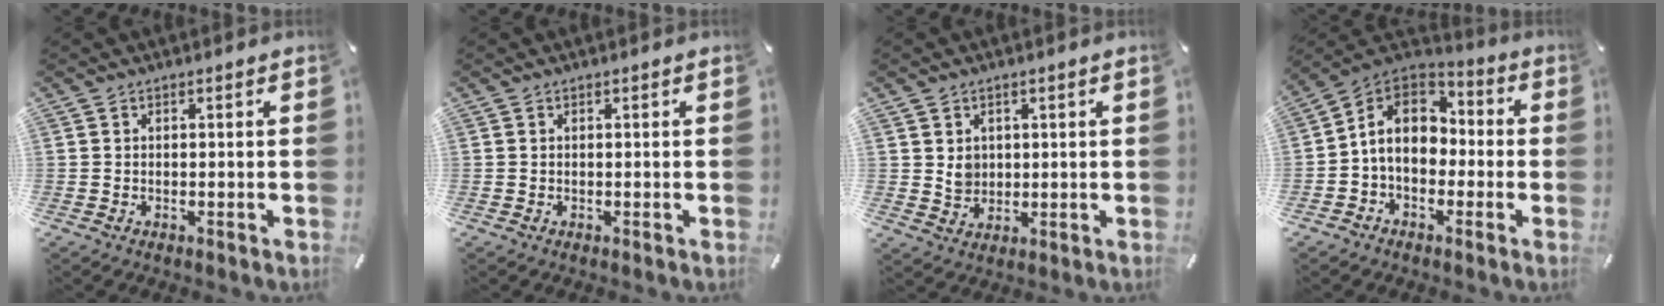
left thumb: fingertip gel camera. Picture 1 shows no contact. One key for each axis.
{"total": 0.0}
{"total": 4.1, "fx": 1.5, "fy": 3.7, "fz": 0.7, "tx": 0.001, "ty": -0.003, "tz": 0.024}
{"total": 10.2, "fx": -1.0, "fy": 8.2, "fz": 5.9, "tx": -0.123, "ty": 0.017, "tz": -0.018}